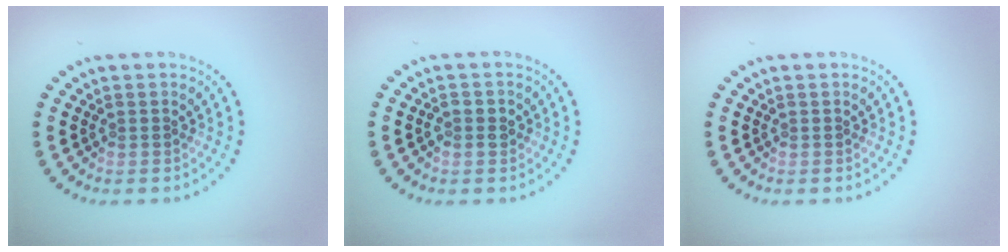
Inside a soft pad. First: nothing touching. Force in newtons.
{"total": 1.5, "press": 1.5, "slide": 0.4}
{"total": 0.0}